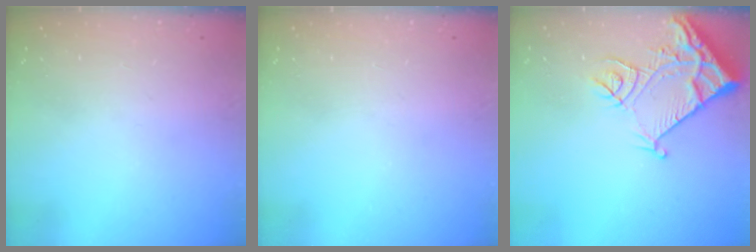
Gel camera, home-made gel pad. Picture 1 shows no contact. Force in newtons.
{"total": 0.0}
{"total": 12.6, "press": 12.5, "slide": 1.5}